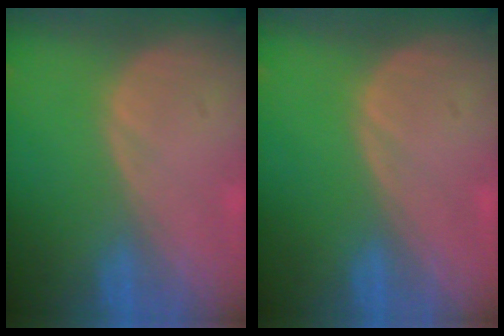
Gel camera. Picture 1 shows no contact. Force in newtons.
{"total": 0.0}